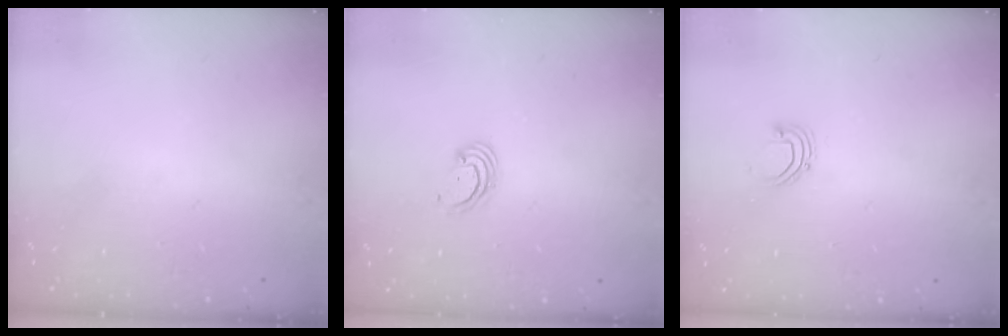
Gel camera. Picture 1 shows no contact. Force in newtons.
{"total": 2.6, "press": 2.6, "slide": 0.3}
{"total": 3.4, "press": 3.3, "slide": 0.8}